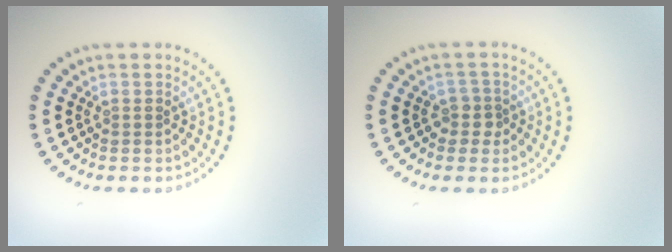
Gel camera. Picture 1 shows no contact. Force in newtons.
{"total": 1.6, "press": 1.4, "slide": 0.9}